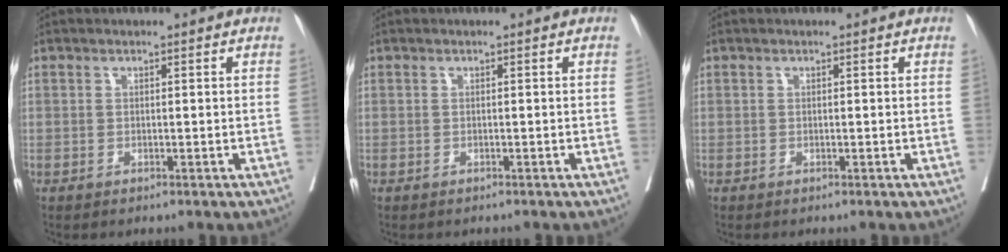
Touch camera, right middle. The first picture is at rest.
{"total": 0.9, "force": [-0.8, 0.4, 0.1], "torque": [-0.007, 0.002, -0.013]}
{"total": 0.0}